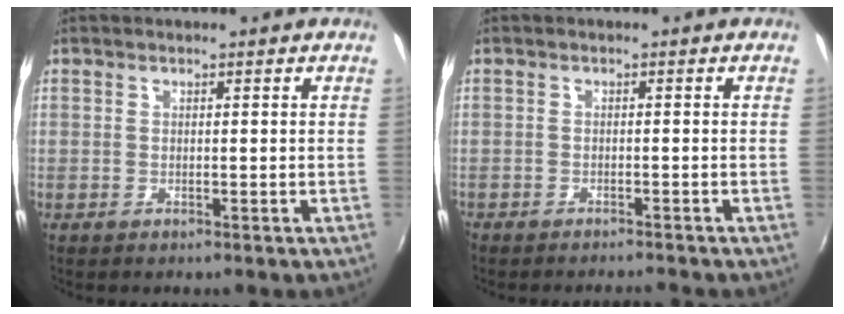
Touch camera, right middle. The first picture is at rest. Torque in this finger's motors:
{"motor_torque": [0.07, -0.09, 0.05, 0.05]}